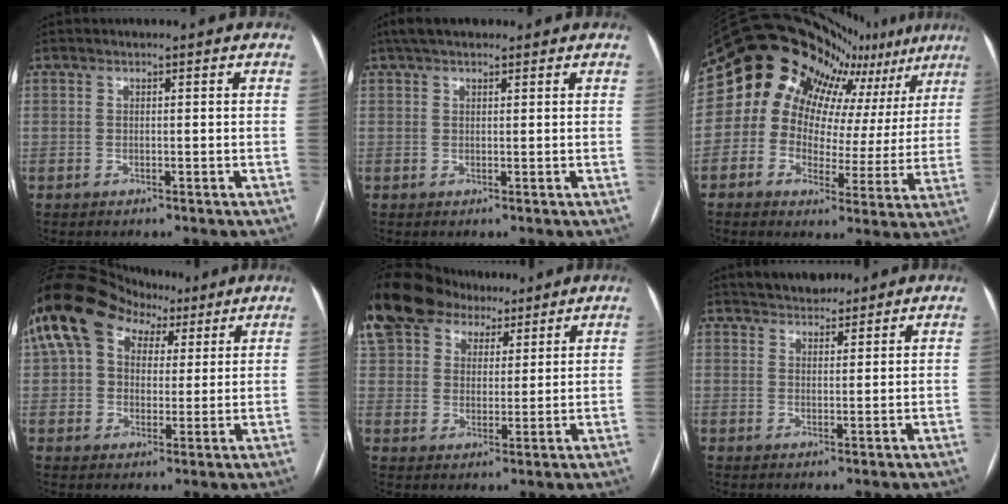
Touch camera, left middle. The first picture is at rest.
{"total": 4.6, "force": [3.6, 1.8, 2.3], "torque": [-0.037, 0.029, 0.062]}
{"total": 17.5, "force": [14.2, 7.9, 6.5], "torque": [-0.091, 0.009, 0.148]}
{"total": 15.5, "force": [7.3, 10.8, 8.4], "torque": [-0.178, 0.068, 0.125]}
{"total": 17.7, "force": [12.1, 10.8, 7.3], "torque": [-0.178, 0.067, 0.214]}
{"total": 4.6, "force": [4.1, 1.7, 1.0], "torque": [-0.010, 0.014, 0.067]}